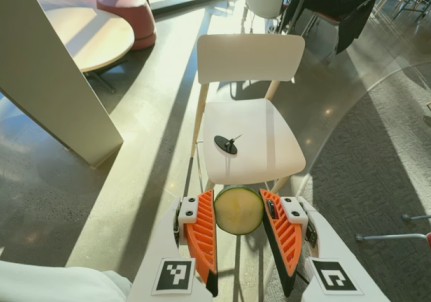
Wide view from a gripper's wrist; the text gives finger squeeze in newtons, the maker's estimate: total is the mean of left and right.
{"total": 9.3, "left": 9.2, "right": 9.3}